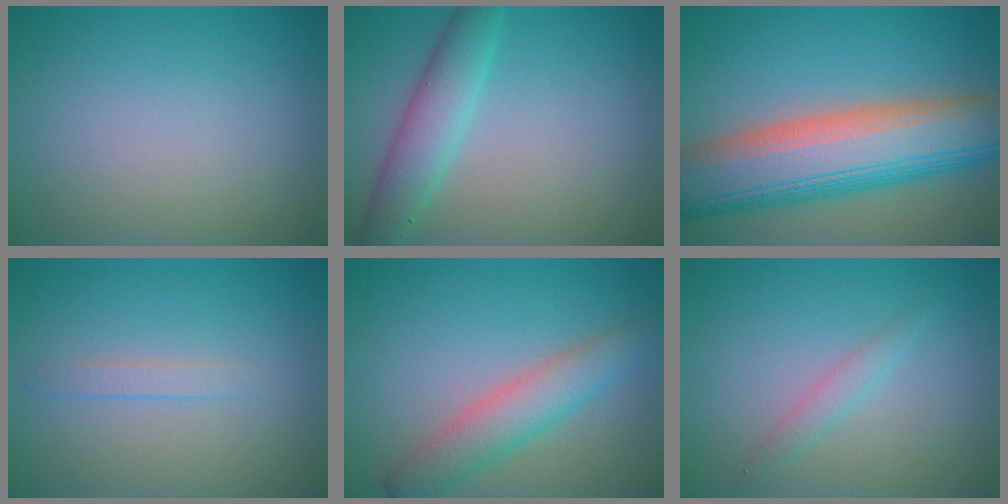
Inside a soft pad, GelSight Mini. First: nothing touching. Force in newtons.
{"total": 4.0, "press": 4.0, "slide": 0.4}
{"total": 12.5, "press": 12.5, "slide": 0.2}
{"total": 1.1, "press": 1.0, "slide": 0.1}
{"total": 4.0, "press": 4.0, "slide": 0.2}
{"total": 1.4, "press": 1.4, "slide": 0.0}